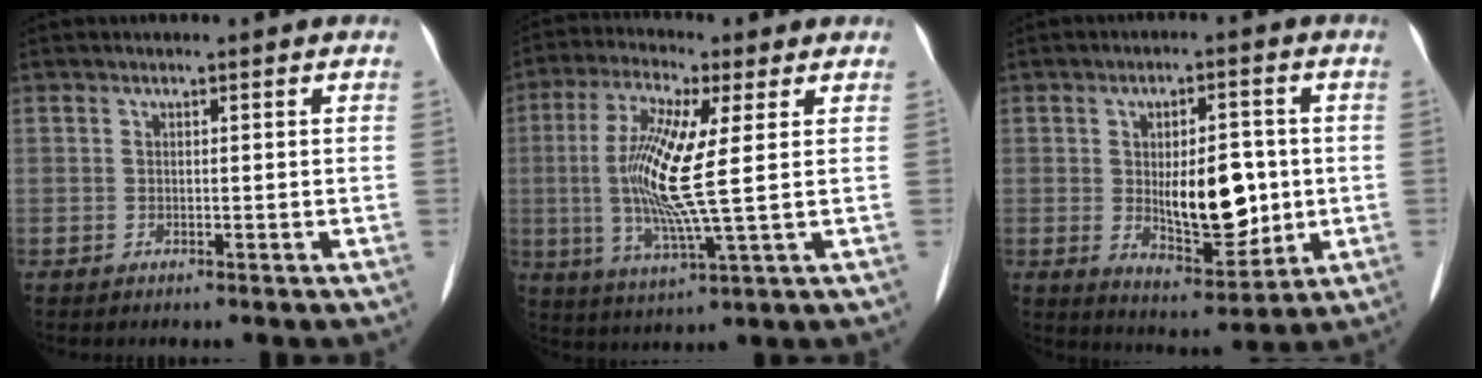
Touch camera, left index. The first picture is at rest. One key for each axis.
{"total": 11.9, "fx": 1.1, "fy": 1.1, "fz": 11.8, "tx": -0.248, "ty": -0.004, "tz": 0.016}
{"total": 10.3, "fx": -0.2, "fy": 4.2, "fz": 9.4, "tx": -0.151, "ty": -0.007, "tz": 0.007}